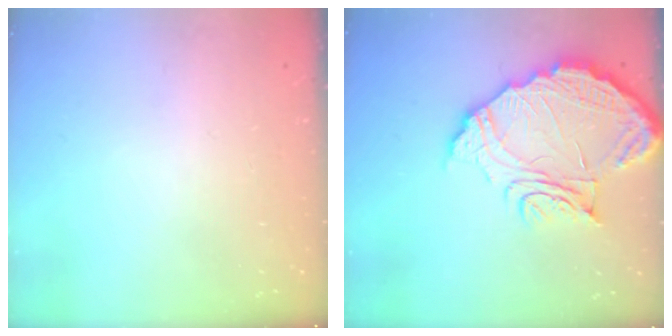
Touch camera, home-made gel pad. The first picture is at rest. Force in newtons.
{"total": 17.1, "press": 17.0, "slide": 1.5}